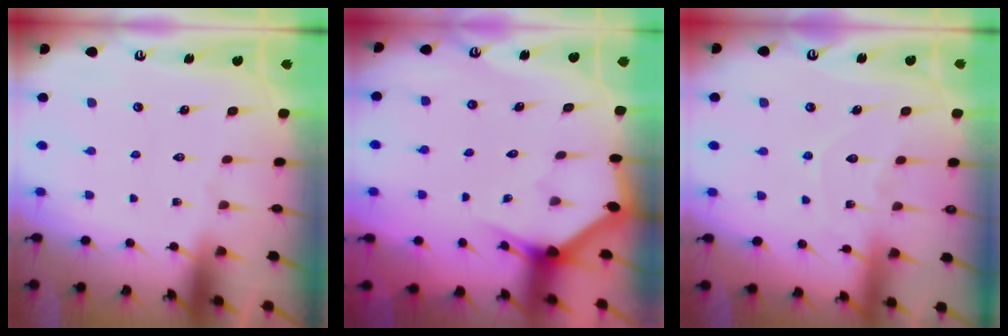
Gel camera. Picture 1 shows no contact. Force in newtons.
{"total": 3.0, "press": 3.0, "slide": 0.1}
{"total": 6.7, "press": 6.7, "slide": 0.7}